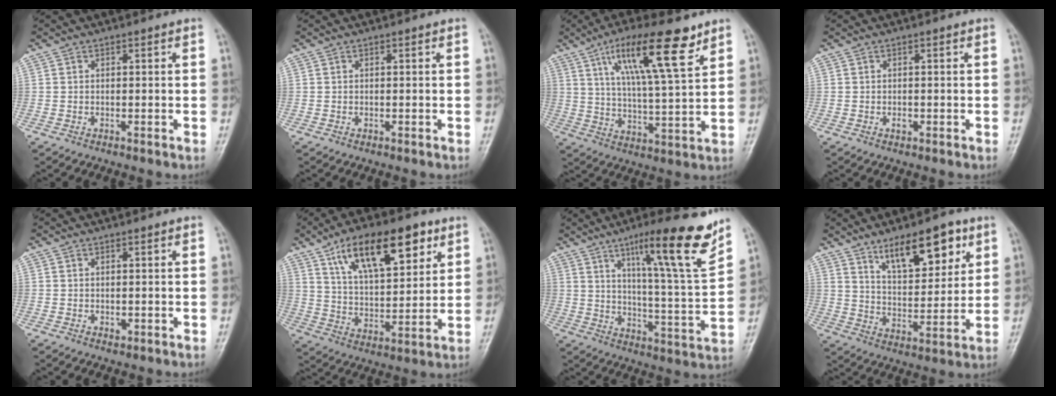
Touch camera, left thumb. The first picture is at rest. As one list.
[{"total": 0.0}, {"total": 15.8, "force": [8.7, 3.3, 12.8], "torque": [-0.208, -0.031, 0.152]}, {"total": 0.8, "force": [-0.2, 0.6, 0.6], "torque": [-0.006, 0.000, -0.003]}, {"total": 0.9, "force": [-0.1, 0.6, 0.7], "torque": [-0.005, -0.001, 0.001]}, {"total": 18.0, "force": [9.4, 7.7, 13.3], "torque": [-0.180, -0.030, 0.163]}, {"total": 18.3, "force": [11.4, 1.7, 14.2], "torque": [-0.191, -0.063, 0.173]}, {"total": 13.4, "force": [7.8, 5.5, 9.4], "torque": [-0.116, -0.041, 0.134]}]